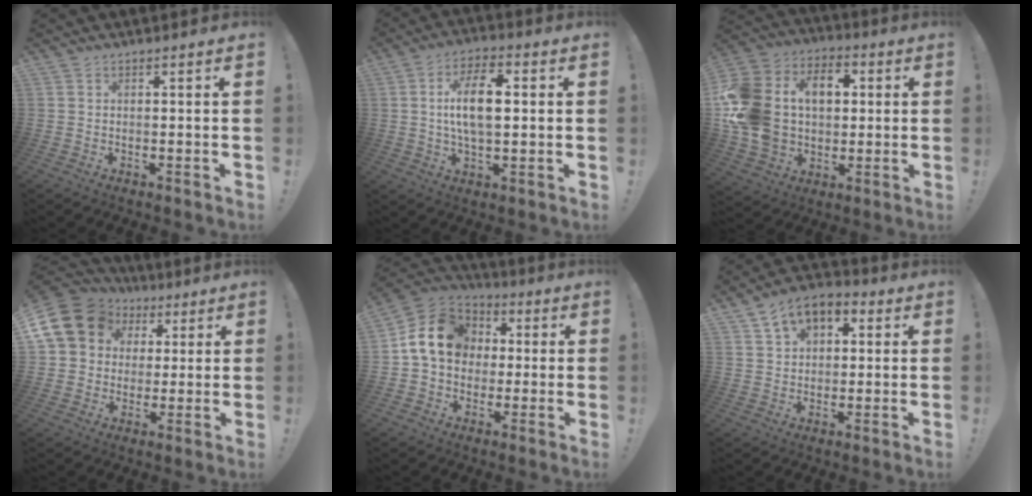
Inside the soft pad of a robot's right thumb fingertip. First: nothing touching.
{"total": 11.7, "force": [1.5, 5.6, 10.2], "torque": [-0.174, 0.000, 0.019]}
{"total": 22.5, "force": [3.5, 16.9, 14.4], "torque": [-0.281, 0.004, 0.079]}
{"total": 14.7, "force": [4.7, 12.3, 6.4], "torque": [-0.107, -0.018, 0.098]}
{"total": 14.9, "force": [2.2, 12.2, 8.3], "torque": [-0.129, 0.015, 0.050]}
{"total": 8.5, "force": [4.1, 5.9, 4.4], "torque": [-0.070, -0.016, 0.080]}